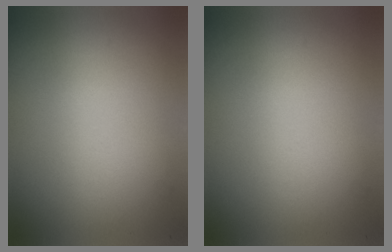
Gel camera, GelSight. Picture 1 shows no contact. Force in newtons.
{"total": 0.0}